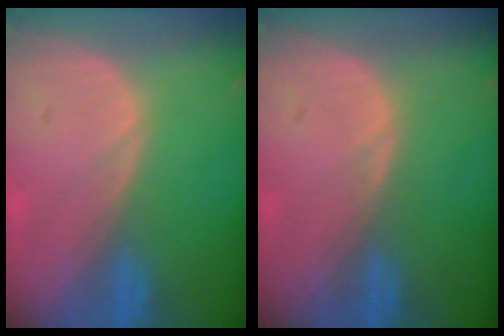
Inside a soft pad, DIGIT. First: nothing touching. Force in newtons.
{"total": 0.5, "press": 0.5, "slide": 0.0}